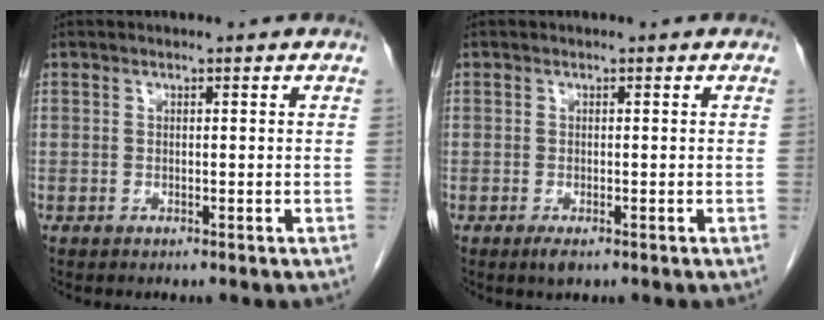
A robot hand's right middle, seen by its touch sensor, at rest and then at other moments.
{"total": 1.4, "force": [-0.8, 0.4, 1.1], "torque": [-0.020, -0.003, -0.010]}